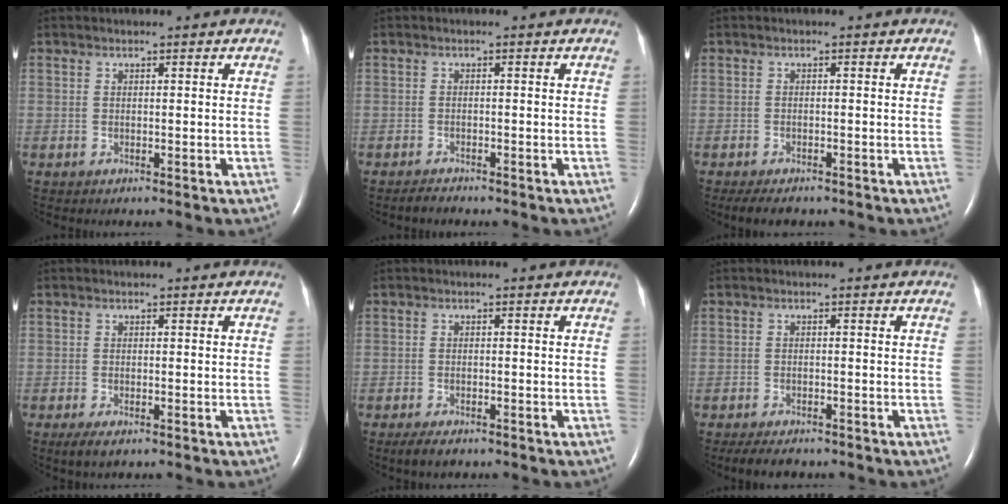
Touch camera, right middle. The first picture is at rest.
{"total": 1.1, "force": [-1.1, 0.1, 0.3], "torque": [-0.013, -0.003, -0.018]}
{"total": 3.7, "force": [-2.9, 1.3, 1.8], "torque": [-0.032, -0.008, -0.041]}
{"total": 2.1, "force": [-1.3, 0.7, 1.6], "torque": [-0.035, -0.006, -0.021]}
{"total": 2.6, "force": [-1.9, 0.9, 1.5], "torque": [-0.036, -0.006, -0.029]}
{"total": 3.6, "force": [-3.0, 1.2, 1.6], "torque": [-0.030, -0.007, -0.043]}